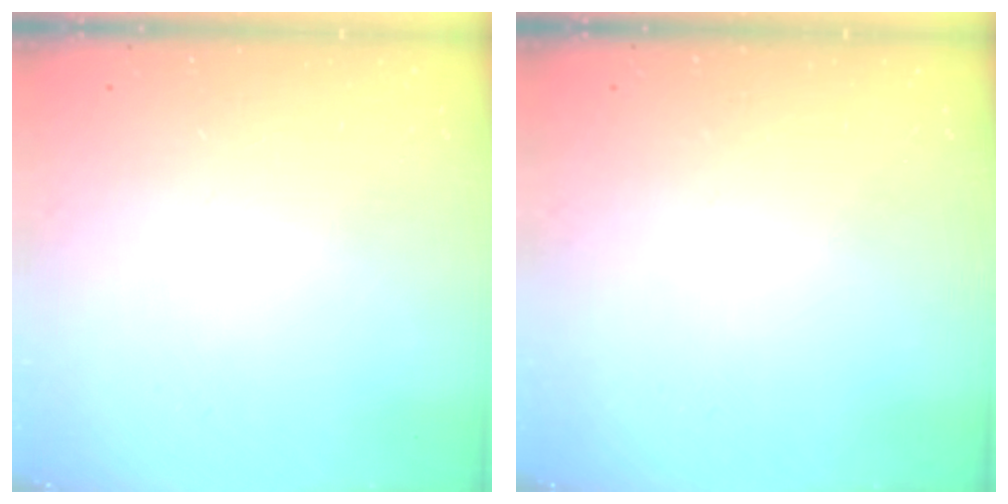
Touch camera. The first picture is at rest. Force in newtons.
{"total": 0.0}